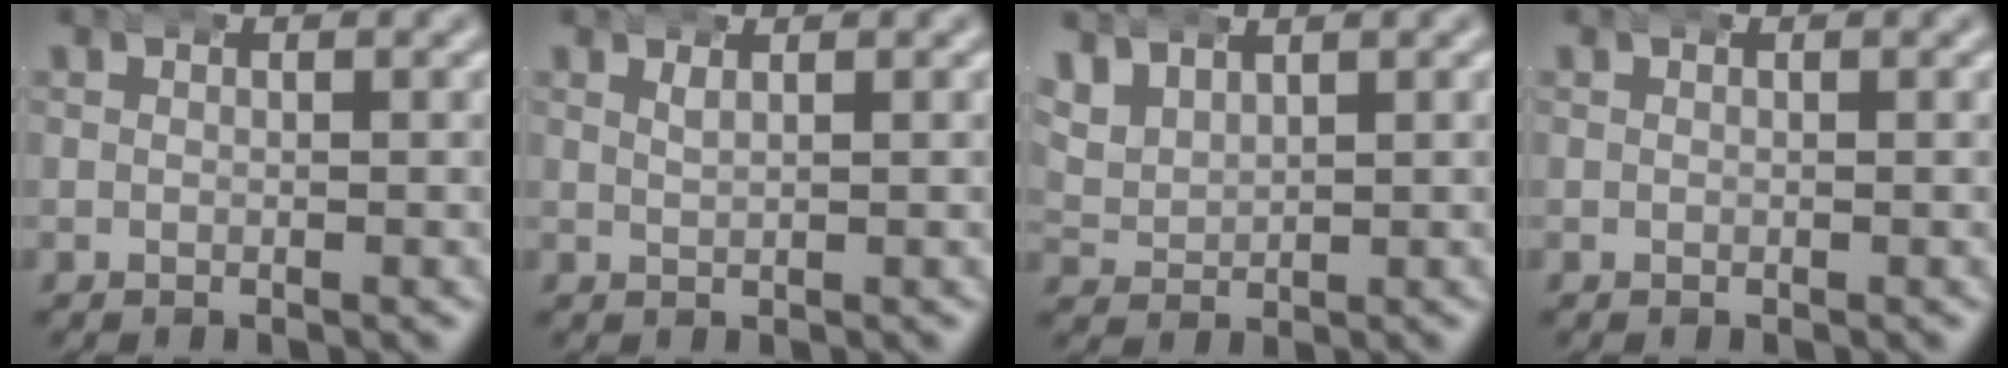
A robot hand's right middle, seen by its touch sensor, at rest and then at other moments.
{"total": 1.0, "force": [0.8, 0.2, 0.7], "torque": [-0.007, 0.005, 0.013]}
{"total": 5.0, "force": [2.2, 3.9, 2.1], "torque": [-0.060, 0.004, 0.034]}
{"total": 0.0}